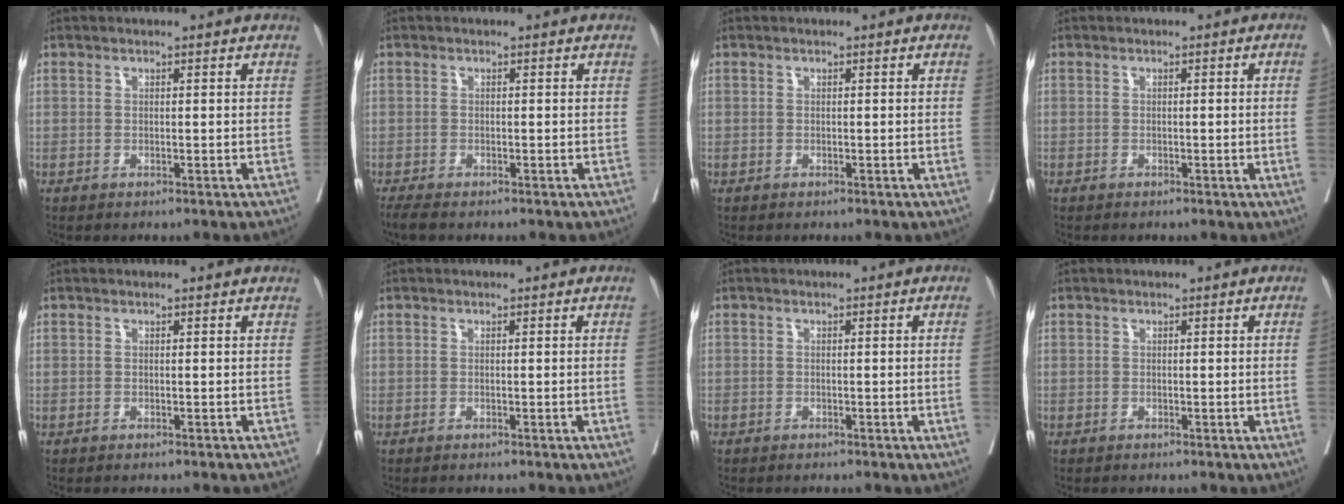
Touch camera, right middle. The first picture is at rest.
{"total": 2.3, "force": [-1.9, 0.4, 1.2], "torque": [-0.028, -0.010, -0.037]}
{"total": 0.8, "force": [0.0, -0.3, 0.7], "torque": [-0.005, 0.002, 0.000]}
{"total": 2.7, "force": [-0.5, -1.0, 2.4], "torque": [-0.031, -0.001, -0.006]}
{"total": 0.0}
{"total": 1.7, "force": [-0.2, -0.6, 1.6], "torque": [-0.022, 0.002, -0.001]}
{"total": 2.0, "force": [-0.5, -0.6, 1.9], "torque": [-0.024, 0.001, -0.006]}
{"total": 2.3, "force": [-0.2, -0.8, 2.2], "torque": [-0.032, 0.000, -0.001]}